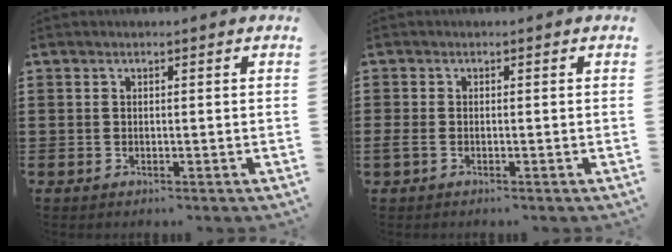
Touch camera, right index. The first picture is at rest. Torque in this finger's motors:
{"motor_torque": [1.10, 1.04, 0.27, 0.07]}